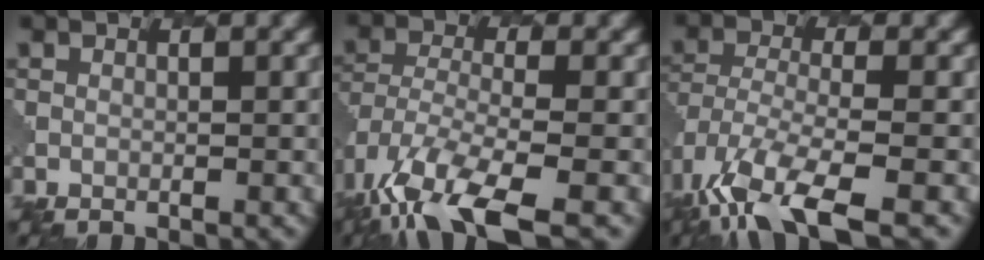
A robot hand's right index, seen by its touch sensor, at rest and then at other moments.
{"total": 11.0, "force": [-6.7, 4.4, 7.6], "torque": [-0.166, -0.027, -0.120]}
{"total": 9.7, "force": [-5.8, 3.9, 6.7], "torque": [-0.145, -0.027, -0.107]}